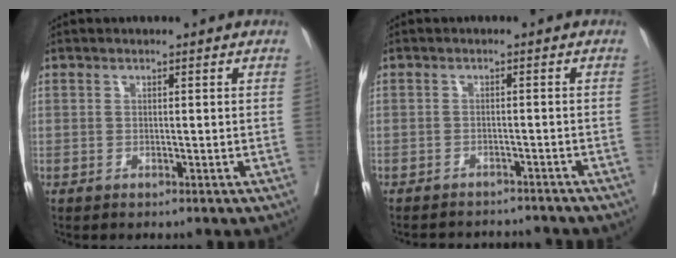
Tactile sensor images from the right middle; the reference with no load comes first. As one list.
[{"total": 7.4, "force": [-7.2, 1.3, 1.1], "torque": [-0.012, 0.005, -0.087]}]